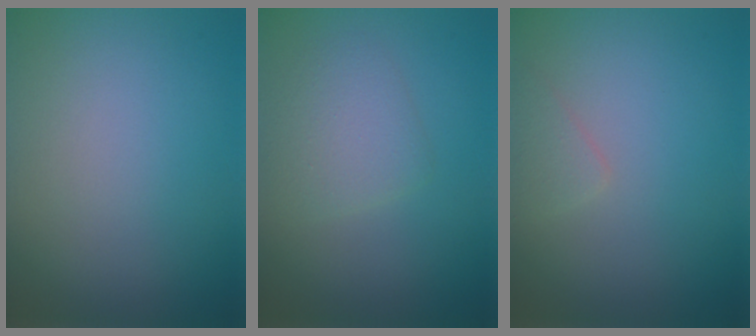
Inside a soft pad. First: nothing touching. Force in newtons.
{"total": 2.7, "press": 2.7, "slide": 0.0}
{"total": 1.2, "press": 1.2, "slide": 0.1}